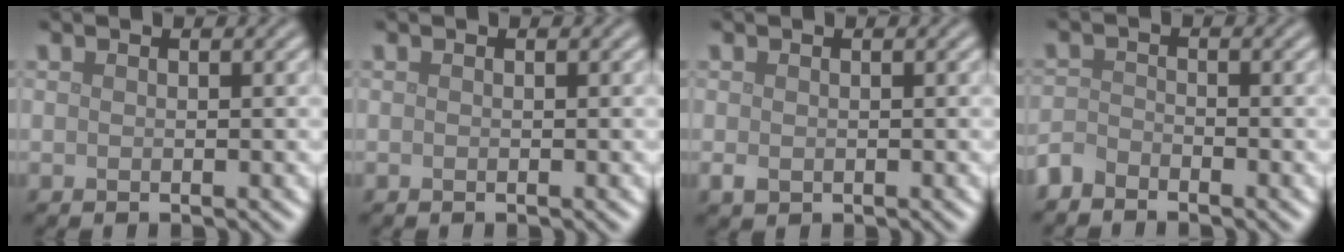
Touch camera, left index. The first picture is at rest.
{"total": 0.0}
{"total": 1.0, "force": [-0.2, 0.8, 0.6], "torque": [-0.012, -0.005, -0.004]}
{"total": 2.0, "force": [-1.9, 0.6, 0.2], "torque": [-0.006, 0.000, -0.048]}